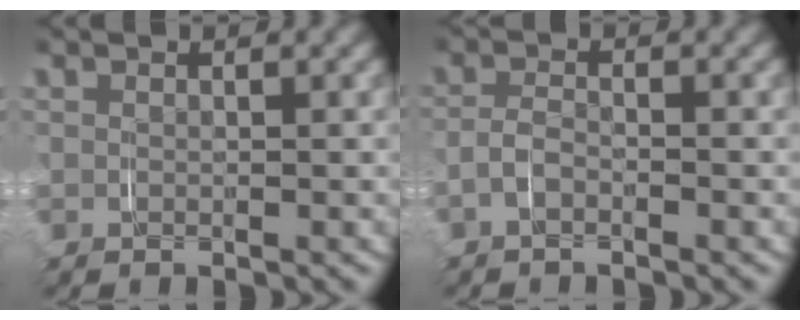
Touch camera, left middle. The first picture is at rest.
{"total": 1.9, "force": [-0.9, 1.2, 1.1], "torque": [-0.033, 0.004, -0.022]}